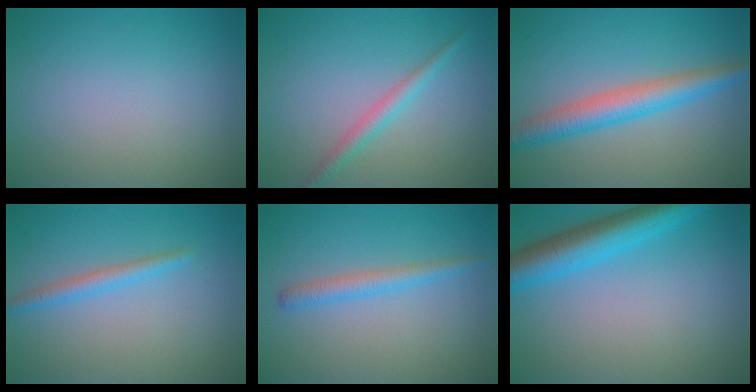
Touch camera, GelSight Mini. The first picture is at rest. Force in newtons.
{"total": 1.9, "press": 1.9, "slide": 0.1}
{"total": 4.6, "press": 4.6, "slide": 0.0}
{"total": 1.8, "press": 1.8, "slide": 0.1}
{"total": 2.0, "press": 2.0, "slide": 0.0}
{"total": 5.8, "press": 5.8, "slide": 0.3}